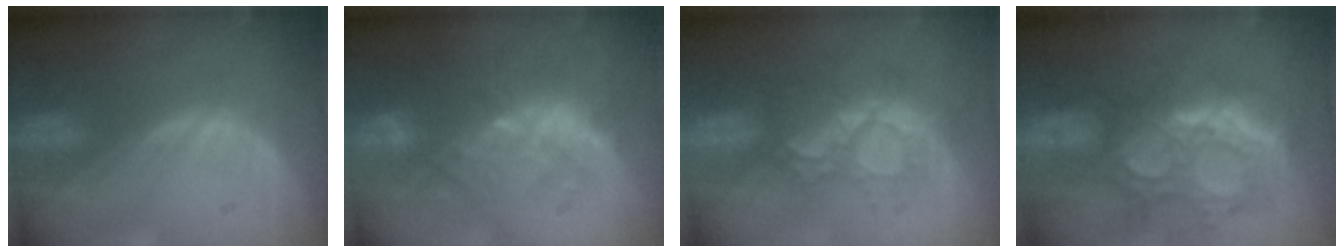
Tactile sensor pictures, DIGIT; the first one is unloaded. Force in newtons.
{"total": 10.0, "press": 9.3, "slide": 3.6}
{"total": 9.2, "press": 7.9, "slide": 4.7}
{"total": 12.1, "press": 10.8, "slide": 5.5}